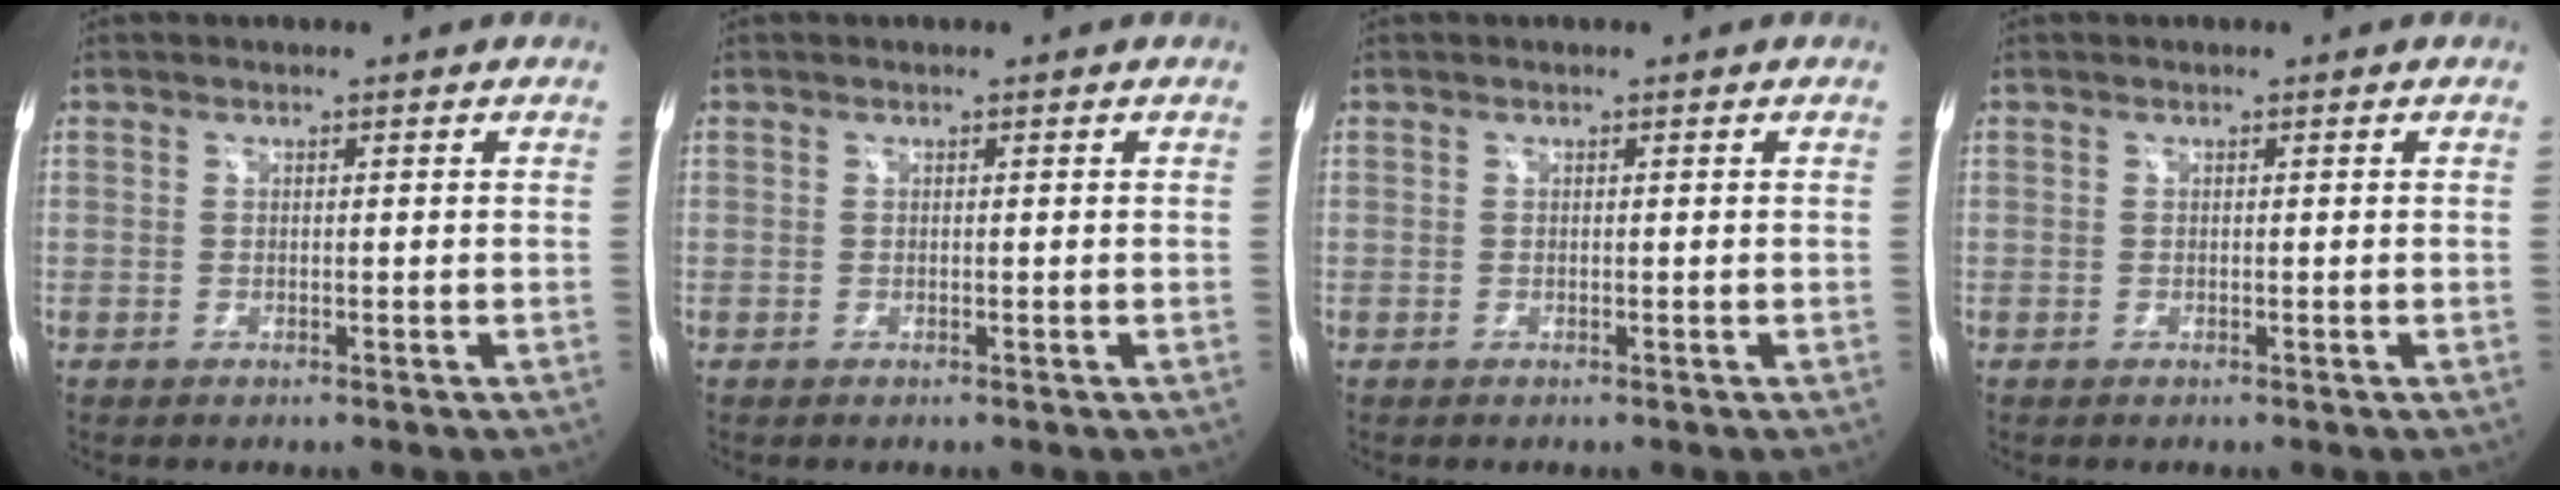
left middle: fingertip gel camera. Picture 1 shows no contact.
{"total": 0.0}
{"total": 0.0}
{"total": 0.0}